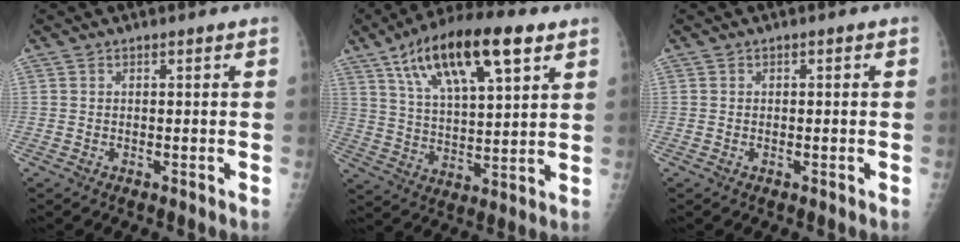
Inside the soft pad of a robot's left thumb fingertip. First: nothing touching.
{"total": 19.6, "force": [10.1, 7.1, 15.2], "torque": [-0.242, -0.013, 0.177]}
{"total": 0.0}